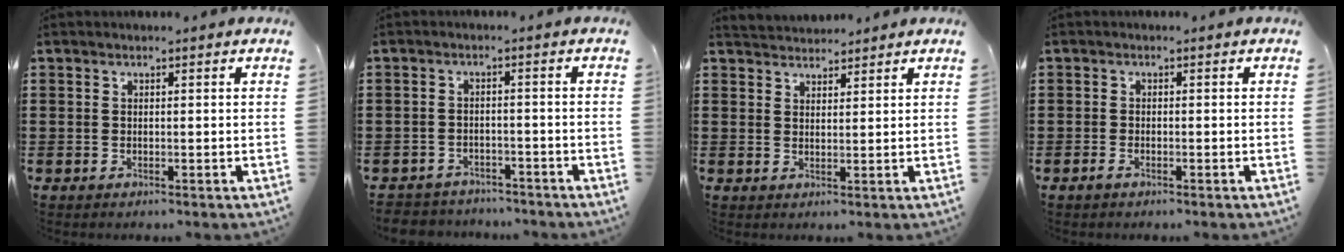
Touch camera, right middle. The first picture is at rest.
{"total": 2.8, "force": [-2.8, 0.4, -0.4], "torque": [-0.003, -0.003, -0.061]}
{"total": 2.7, "force": [2.6, 0.4, -0.4], "torque": [0.000, -0.003, 0.051]}
{"total": 0.8, "force": [-0.6, 0.3, 0.5], "torque": [-0.012, -0.003, -0.011]}